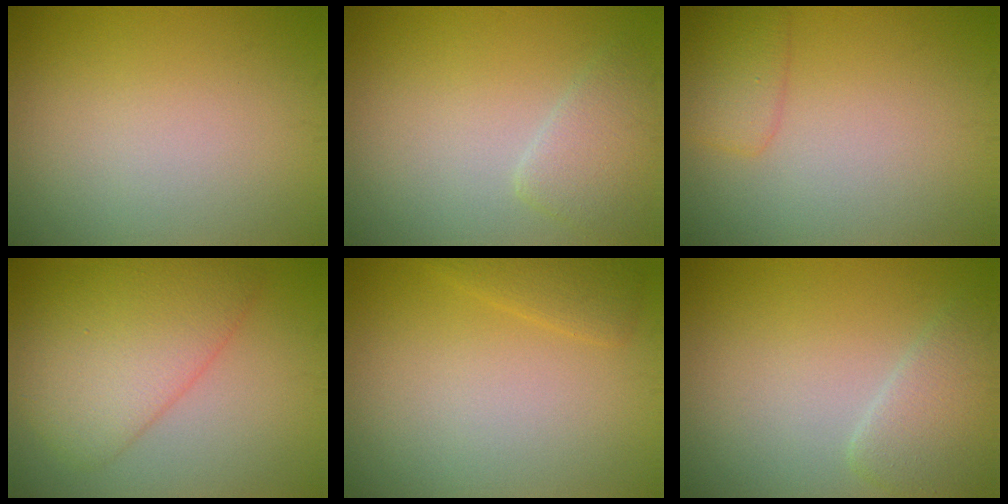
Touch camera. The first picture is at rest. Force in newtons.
{"total": 2.5, "press": 2.5, "slide": 0.2}
{"total": 2.2, "press": 2.2, "slide": 0.2}
{"total": 5.9, "press": 5.9, "slide": 0.4}
{"total": 1.7, "press": 1.7, "slide": 0.2}
{"total": 3.1, "press": 3.0, "slide": 0.4}